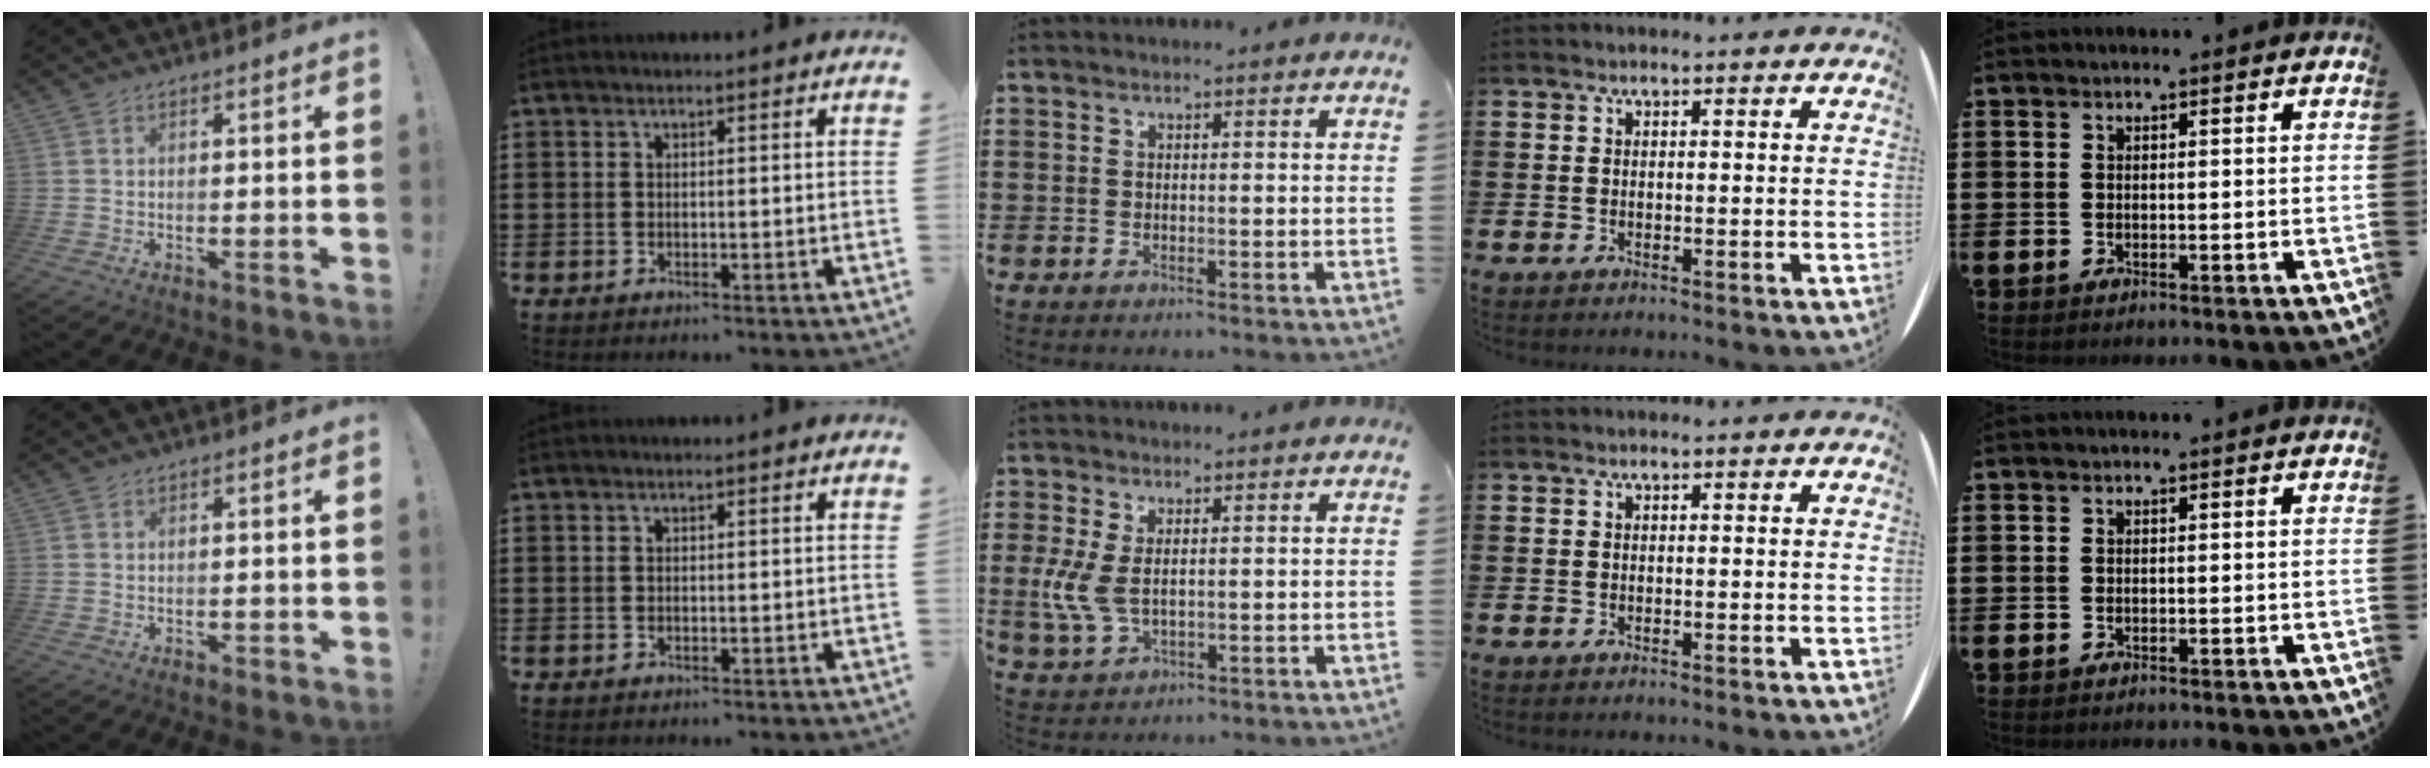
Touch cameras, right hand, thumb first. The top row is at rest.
{"thumb": {"total": 0.7, "force": [-0.5, 0.5, 0.1], "torque": [-0.002, 0.003, -0.008]}, "middle": {"total": 5.7, "force": [0.4, 3.2, 4.6], "torque": [-0.127, -0.005, 0.000]}}